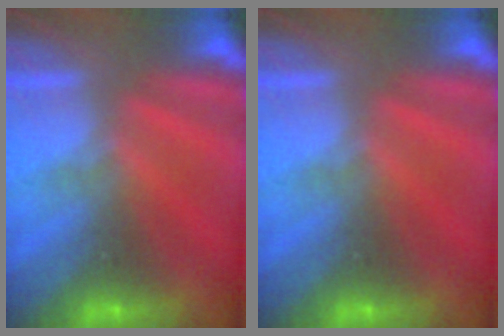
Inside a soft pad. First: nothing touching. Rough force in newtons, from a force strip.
{"total": 0.0}